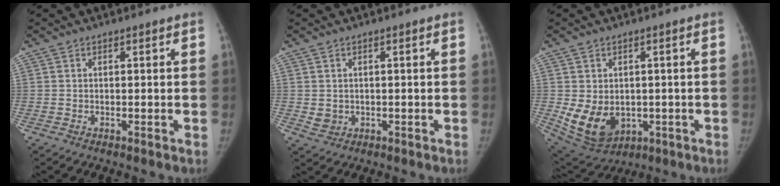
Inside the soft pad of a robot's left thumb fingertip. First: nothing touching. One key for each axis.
{"total": 2.3, "fx": 0.0, "fy": 2.1, "fz": 1.0, "tx": -0.012, "ty": -0.003, "tz": 0.010}
{"total": 10.8, "fx": -1.5, "fy": 8.2, "fz": 6.8, "tx": -0.103, "ty": -0.010, "tz": 0.002}